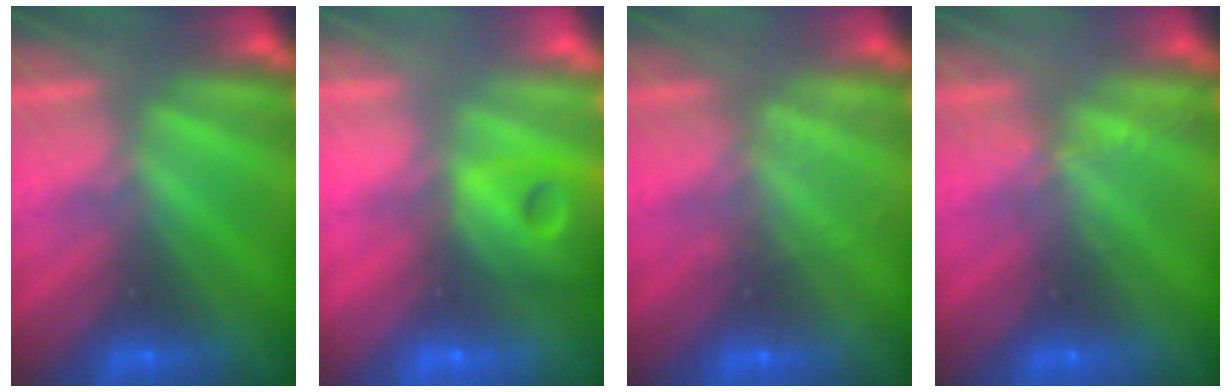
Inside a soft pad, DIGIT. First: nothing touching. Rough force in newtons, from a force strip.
{"total": 7.7}
{"total": 1.8}
{"total": 2.2}